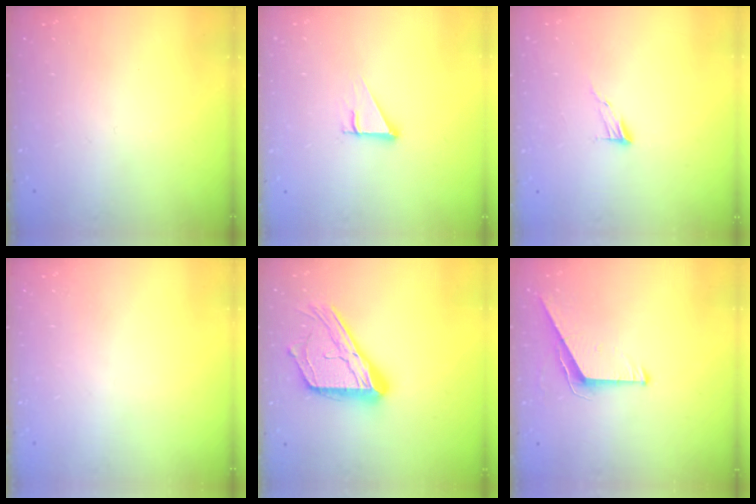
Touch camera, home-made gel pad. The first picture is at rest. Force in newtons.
{"total": 2.5, "press": 2.5, "slide": 0.2}
{"total": 6.1, "press": 6.1, "slide": 0.5}
{"total": 0.0}
{"total": 20.1, "press": 20.1, "slide": 1.7}
{"total": 6.2, "press": 6.2, "slide": 0.5}